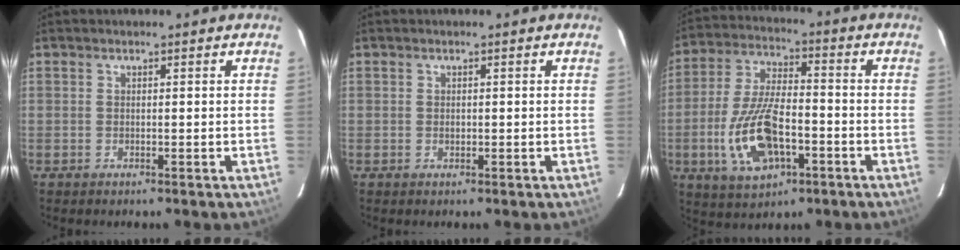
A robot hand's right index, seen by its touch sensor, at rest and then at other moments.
{"total": 0.7, "force": [-0.1, 0.6, 0.3], "torque": [-0.003, 0.000, 0.000]}
{"total": 14.8, "force": [-4.8, 6.7, 12.4], "torque": [-0.264, -0.004, -0.082]}